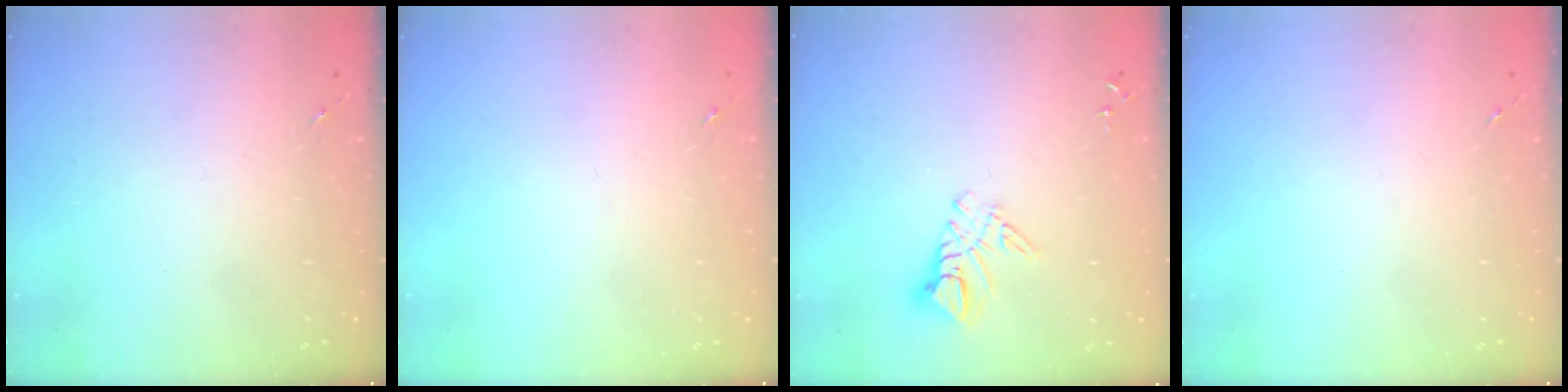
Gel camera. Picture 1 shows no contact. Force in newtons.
{"total": 0.0}
{"total": 8.9, "press": 8.8, "slide": 0.9}
{"total": 0.0}